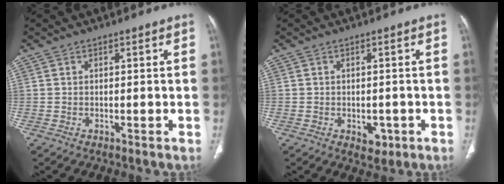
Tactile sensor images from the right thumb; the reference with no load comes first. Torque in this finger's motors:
{"motor_torque": [3.07, 1.94, 0.56, -0.38, -0.01]}